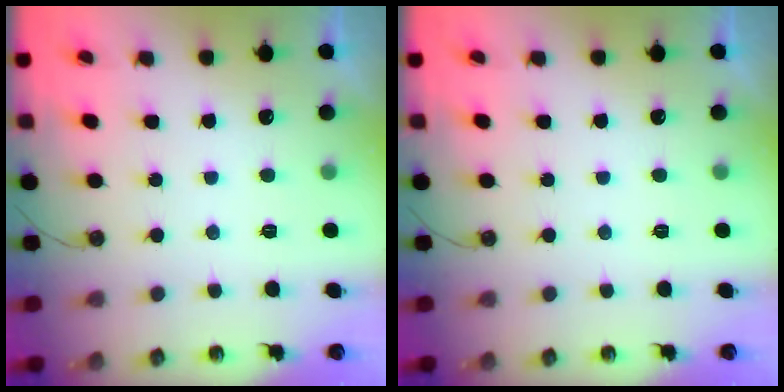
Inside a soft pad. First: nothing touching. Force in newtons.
{"total": 0.0}